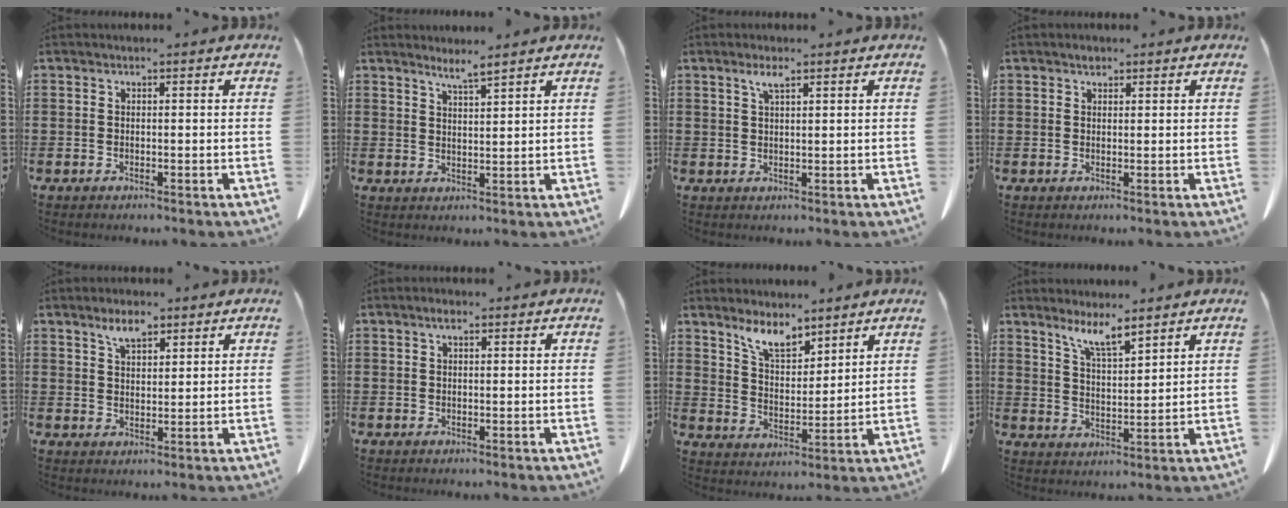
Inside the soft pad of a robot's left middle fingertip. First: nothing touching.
{"total": 3.1, "force": [2.7, -0.4, 1.3], "torque": [-0.032, -0.007, 0.049]}
{"total": 2.5, "force": [1.6, 0.4, 1.9], "torque": [-0.040, 0.000, 0.029]}
{"total": 1.2, "force": [0.9, 0.6, 0.4], "torque": [-0.011, 0.001, 0.019]}
{"total": 4.2, "force": [2.9, 1.5, 2.6], "torque": [-0.048, 0.000, 0.051]}
{"total": 1.4, "force": [0.7, 0.3, 1.1], "torque": [-0.024, 0.001, 0.012]}
{"total": 6.6, "force": [5.7, 2.0, 2.6], "torque": [-0.069, -0.021, 0.107]}
{"total": 6.0, "force": [5.1, 0.3, 3.1], "torque": [-0.075, -0.016, 0.090]}